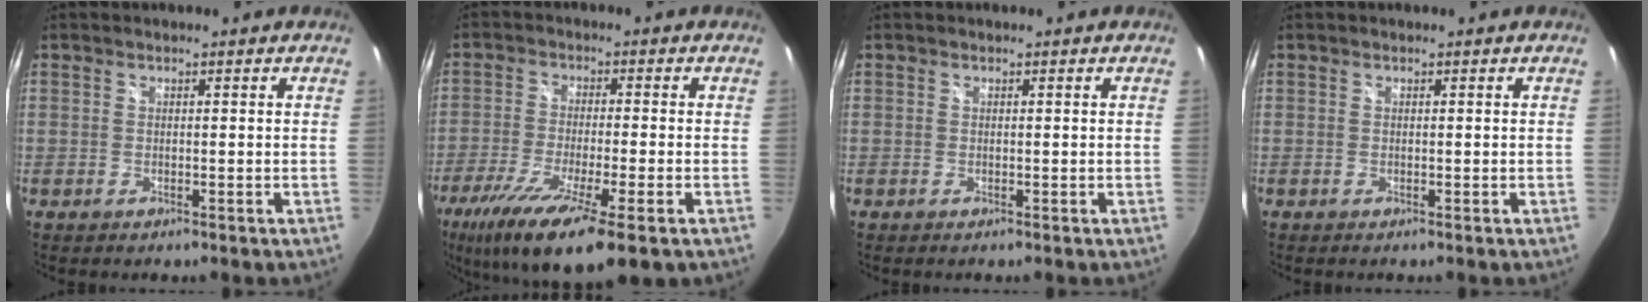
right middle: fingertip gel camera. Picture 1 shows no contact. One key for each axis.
{"total": 15.8, "fx": -9.1, "fy": 2.8, "fz": 12.7, "tx": -0.245, "ty": -0.060, "tz": -0.158}
{"total": 0.0}
{"total": 0.0}